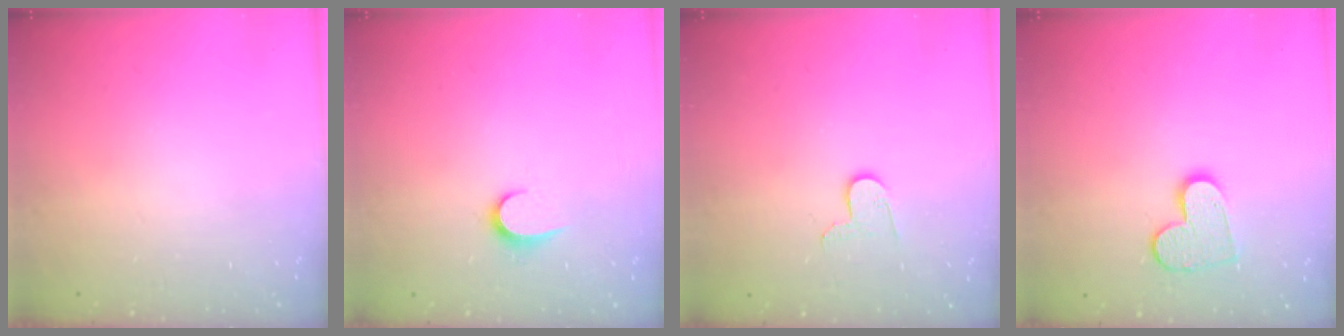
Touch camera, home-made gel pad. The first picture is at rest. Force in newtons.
{"total": 6.5, "press": 6.5, "slide": 0.7}
{"total": 6.0, "press": 6.0, "slide": 0.6}
{"total": 10.7, "press": 10.6, "slide": 0.8}